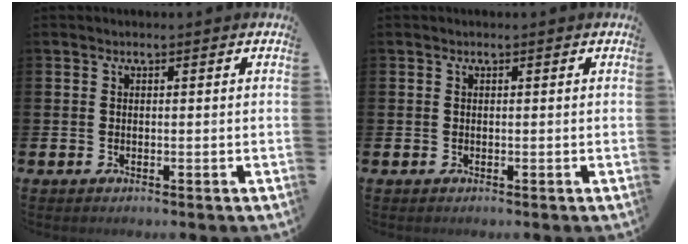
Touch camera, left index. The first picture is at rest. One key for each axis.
{"total": 0.0}